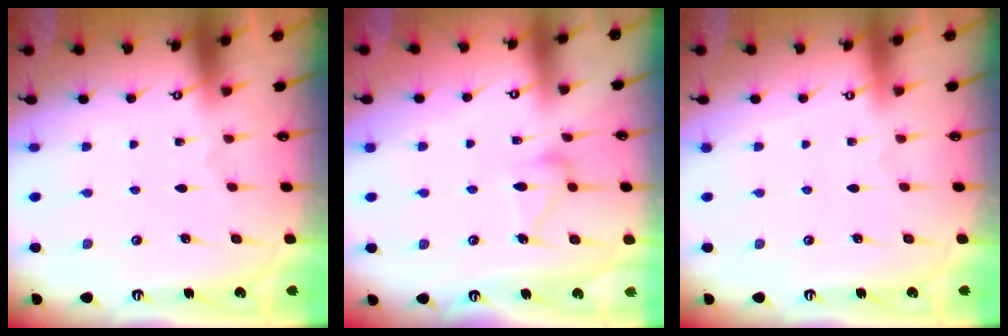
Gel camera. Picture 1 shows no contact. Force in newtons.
{"total": 11.7, "press": 11.7, "slide": 0.5}
{"total": 3.9, "press": 3.9, "slide": 0.1}